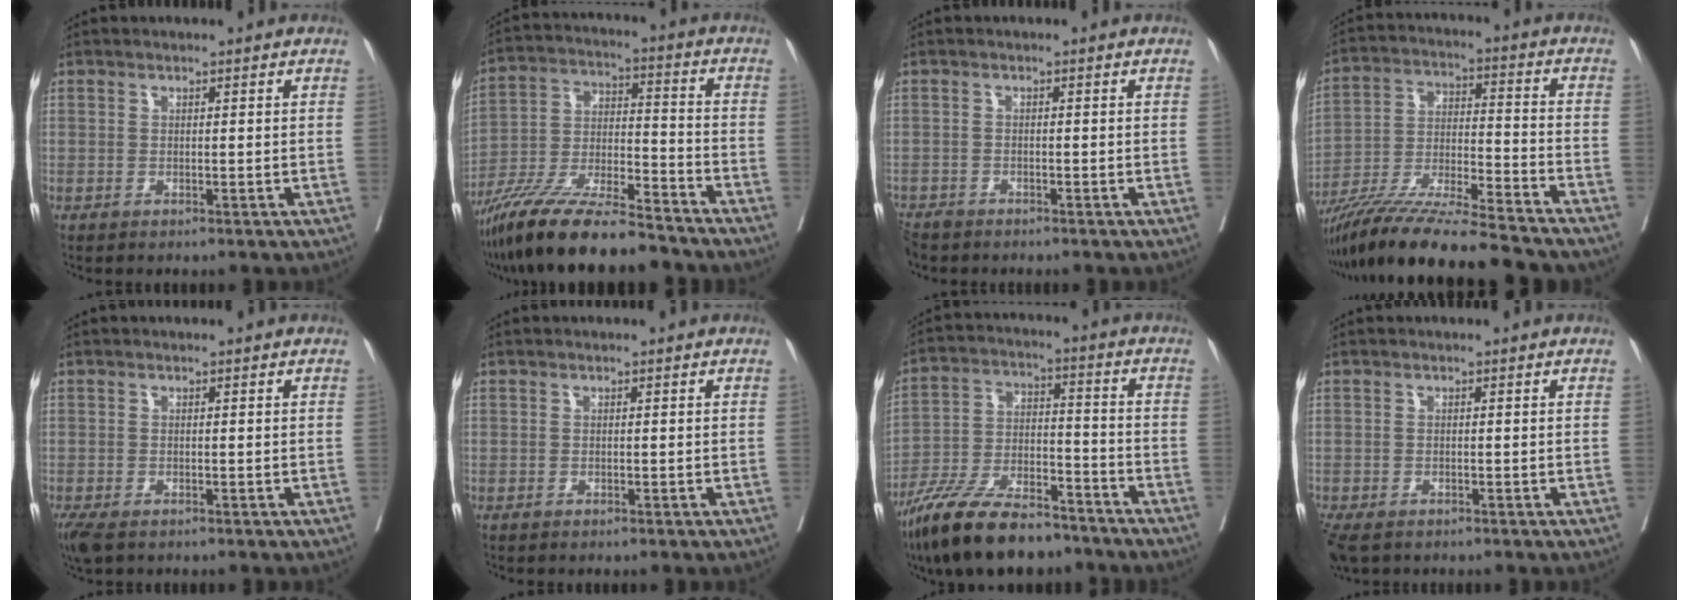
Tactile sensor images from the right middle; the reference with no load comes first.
{"total": 18.3, "force": [-15.3, 2.3, 9.8], "torque": [-0.201, -0.027, -0.276]}
{"total": 3.5, "force": [-3.3, 0.9, 0.7], "torque": [-0.011, -0.011, -0.061]}
{"total": 21.1, "force": [-18.3, 0.9, 10.5], "torque": [-0.204, -0.033, -0.313]}
{"total": 4.3, "force": [-3.0, 1.8, 2.6], "torque": [-0.056, -0.016, -0.051]}
{"total": 0.9, "force": [-0.7, 0.2, 0.5], "torque": [-0.010, -0.003, -0.009]}
{"total": 16.0, "force": [-12.8, 4.3, 8.5], "torque": [-0.163, -0.010, -0.232]}
{"total": 5.8, "force": [-3.9, 2.9, 3.0], "torque": [-0.072, -0.015, -0.065]}